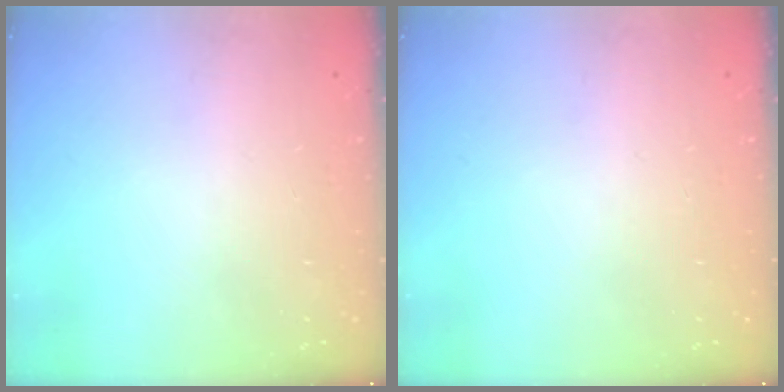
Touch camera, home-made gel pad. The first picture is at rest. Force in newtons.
{"total": 0.0}